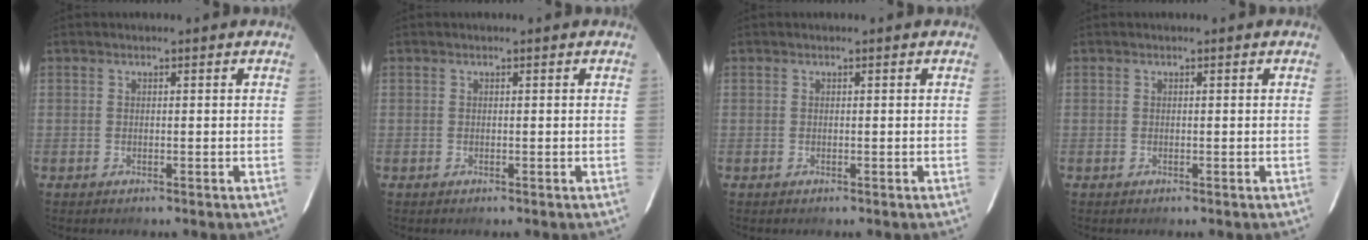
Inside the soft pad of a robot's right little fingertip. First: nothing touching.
{"total": 0.0}
{"total": 0.0}
{"total": 0.0}